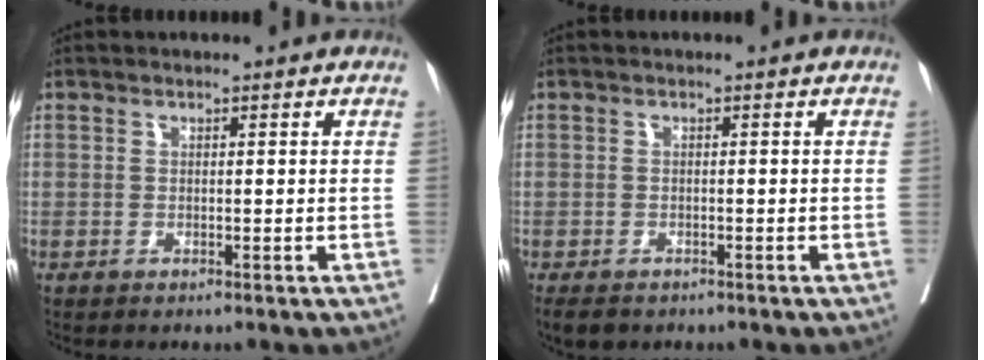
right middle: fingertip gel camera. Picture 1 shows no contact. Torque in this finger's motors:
{"motor_torque": [0.08, -0.07, 0.04, 0.01]}